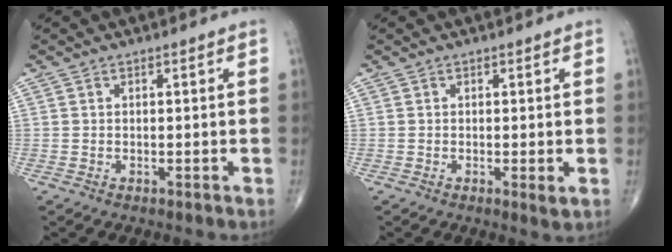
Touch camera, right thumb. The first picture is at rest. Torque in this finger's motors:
{"motor_torque": [-0.41, -0.10, -0.10, -0.06, 0.00]}